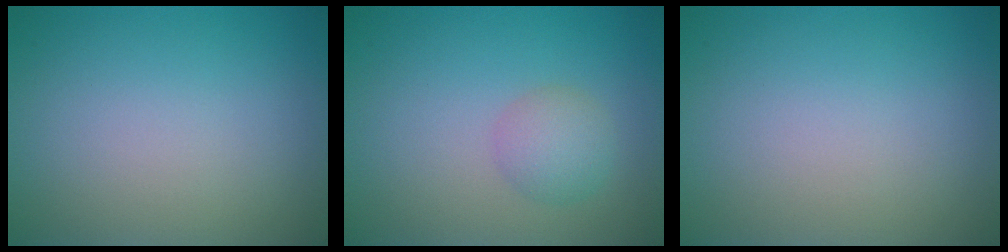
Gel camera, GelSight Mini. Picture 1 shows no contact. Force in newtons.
{"total": 2.3, "press": 2.3, "slide": 0.0}
{"total": 0.0}